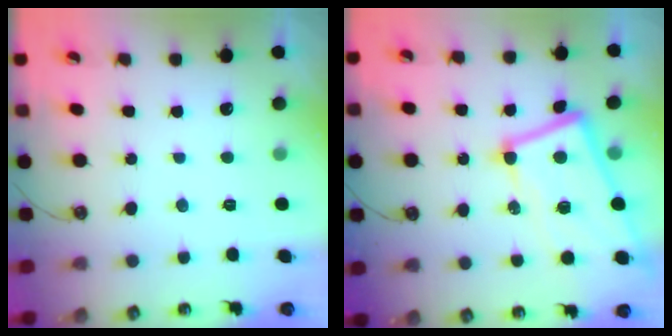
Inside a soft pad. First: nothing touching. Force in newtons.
{"total": 8.6, "press": 8.6, "slide": 0.9}